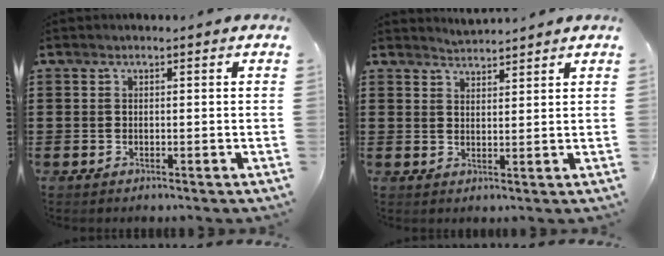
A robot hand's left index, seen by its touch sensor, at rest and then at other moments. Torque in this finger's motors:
{"motor_torque": [0.27, -0.24, -0.01, 0.01]}